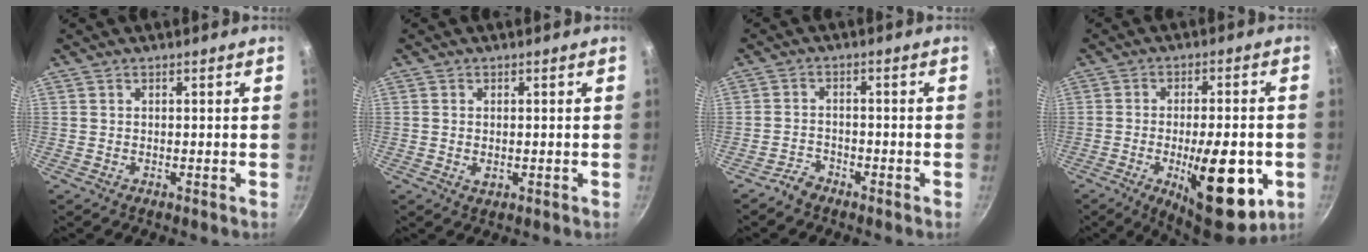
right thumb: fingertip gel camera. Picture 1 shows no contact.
{"total": 1.7, "force": [-0.2, 1.1, 1.3], "torque": [-0.022, -0.003, -0.002]}
{"total": 2.8, "force": [-2.4, 1.3, 0.6], "torque": [-0.004, 0.029, -0.043]}
{"total": 18.2, "force": [-5.2, 6.9, 16.0], "torque": [-0.205, 0.009, -0.065]}